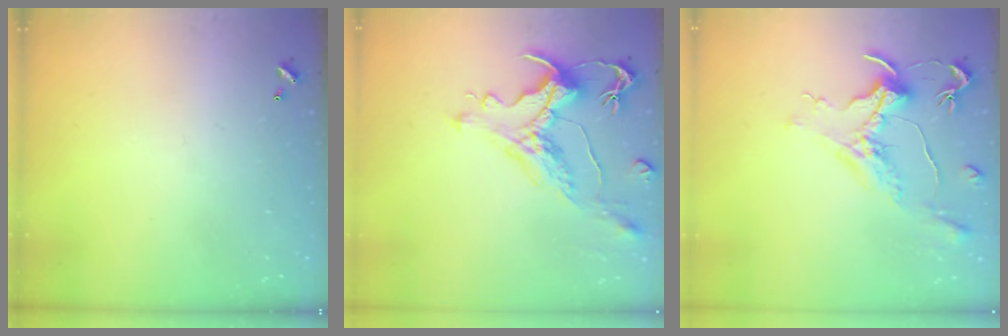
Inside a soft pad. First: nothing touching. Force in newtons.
{"total": 1.3, "press": 0.1, "slide": 1.3}
{"total": 1.5, "press": 1.2, "slide": 0.9}